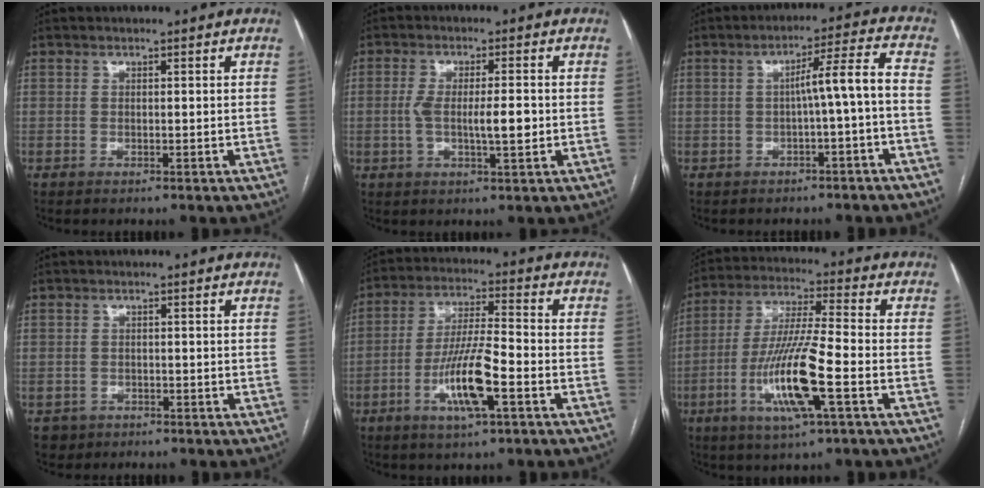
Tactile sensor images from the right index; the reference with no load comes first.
{"total": 6.4, "force": [-0.6, 1.3, 6.3], "torque": [-0.111, 0.002, -0.010]}
{"total": 6.2, "force": [-1.4, -0.3, 6.0], "torque": [-0.087, 0.023, -0.016]}
{"total": 2.6, "force": [-1.4, 2.2, -0.1], "torque": [0.001, 0.007, -0.022]}
{"total": 10.9, "force": [-4.2, 1.3, 10.0], "torque": [-0.192, -0.004, -0.076]}
{"total": 13.7, "force": [-4.5, 0.7, 12.9], "torque": [-0.260, -0.012, -0.086]}